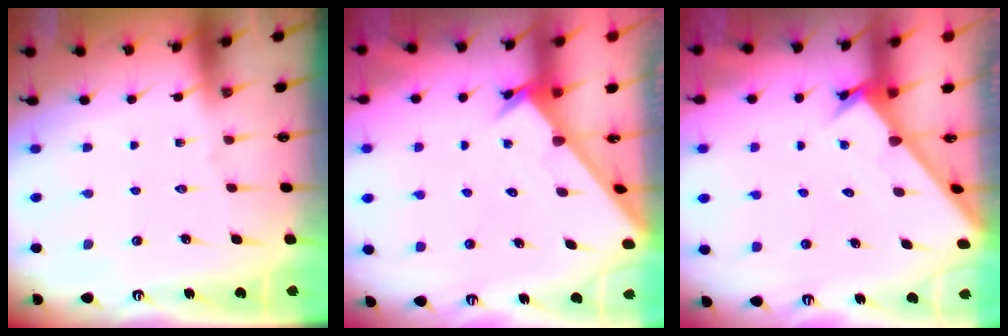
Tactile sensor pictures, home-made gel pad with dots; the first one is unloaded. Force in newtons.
{"total": 2.4, "press": 2.4, "slide": 0.2}
{"total": 2.8, "press": 2.8, "slide": 0.3}